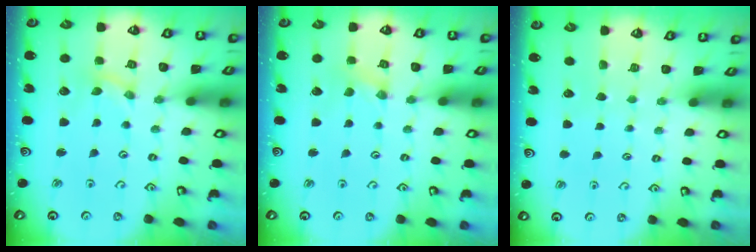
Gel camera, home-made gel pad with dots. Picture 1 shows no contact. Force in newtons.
{"total": 0.0}
{"total": 0.0}